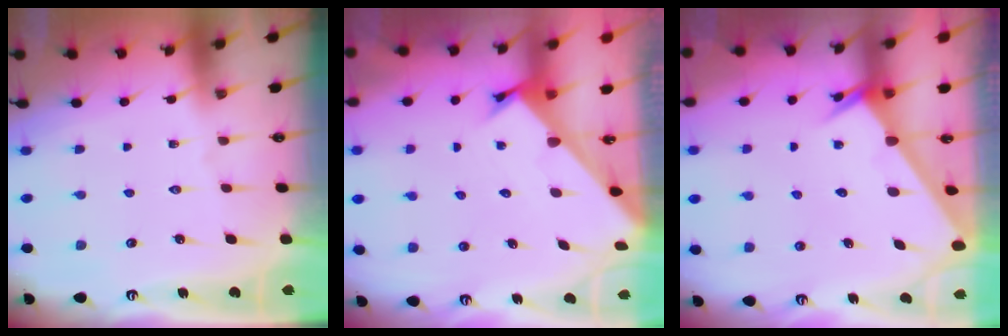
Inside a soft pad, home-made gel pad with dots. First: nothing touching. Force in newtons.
{"total": 2.5, "press": 2.5, "slide": 0.3}
{"total": 2.3, "press": 2.3, "slide": 0.1}